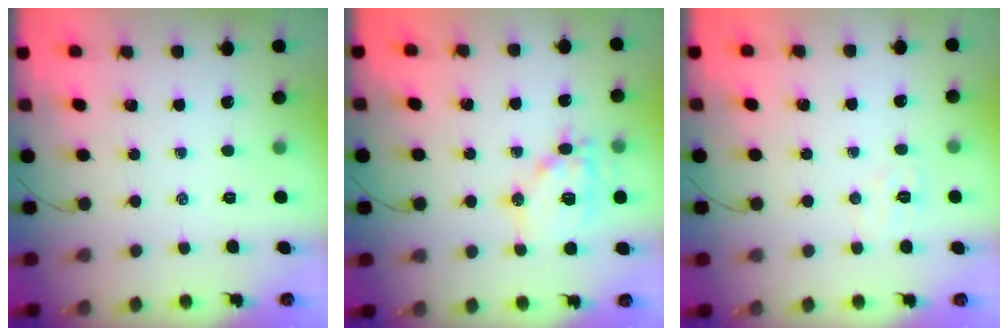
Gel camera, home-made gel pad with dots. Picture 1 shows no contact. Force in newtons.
{"total": 13.3, "press": 13.2, "slide": 1.7}
{"total": 5.4, "press": 5.2, "slide": 1.3}